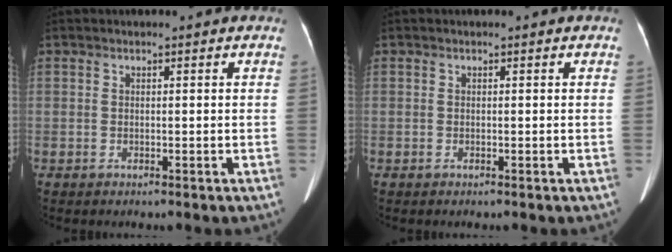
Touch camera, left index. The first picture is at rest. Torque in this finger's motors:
{"motor_torque": [0.04, 0.05, 0.00, 0.00]}